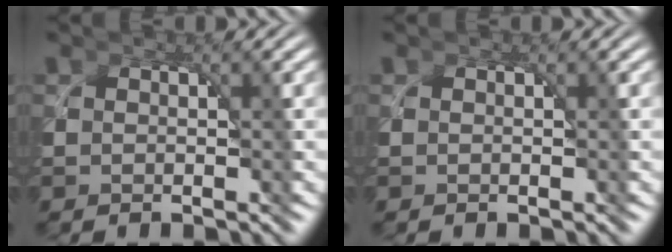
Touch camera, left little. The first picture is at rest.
{"total": 0.0}